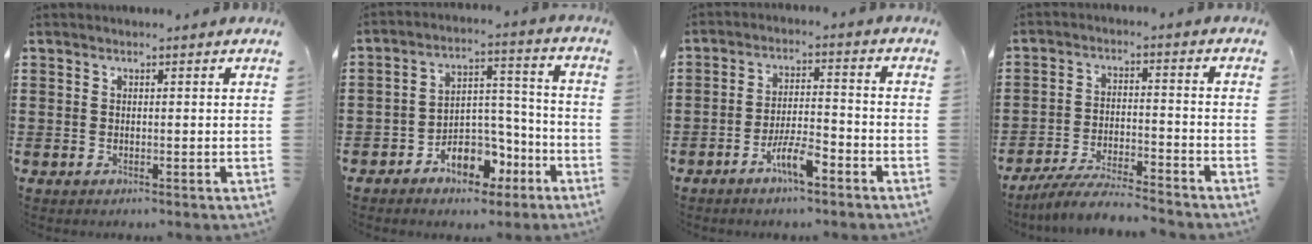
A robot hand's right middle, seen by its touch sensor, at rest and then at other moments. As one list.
[{"total": 7.8, "force": [-5.1, 4.6, 3.8], "torque": [-0.060, 0.031, -0.090]}, {"total": 6.1, "force": [-4.0, 1.5, 4.4], "torque": [-0.089, 0.003, -0.078]}, {"total": 6.5, "force": [-6.1, 0.3, 2.1], "torque": [-0.044, -0.003, -0.119]}]